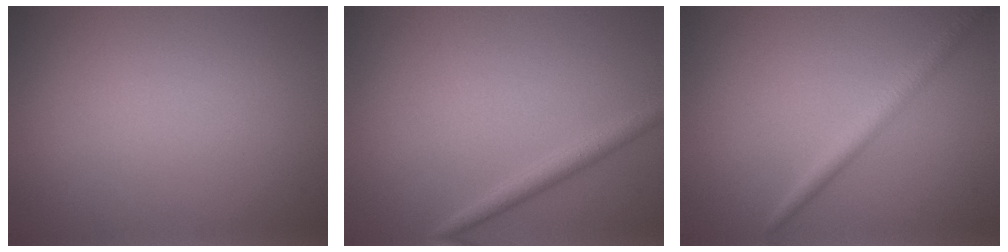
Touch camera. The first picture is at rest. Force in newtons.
{"total": 1.9, "press": 1.9, "slide": 0.2}
{"total": 2.1, "press": 2.1, "slide": 0.1}